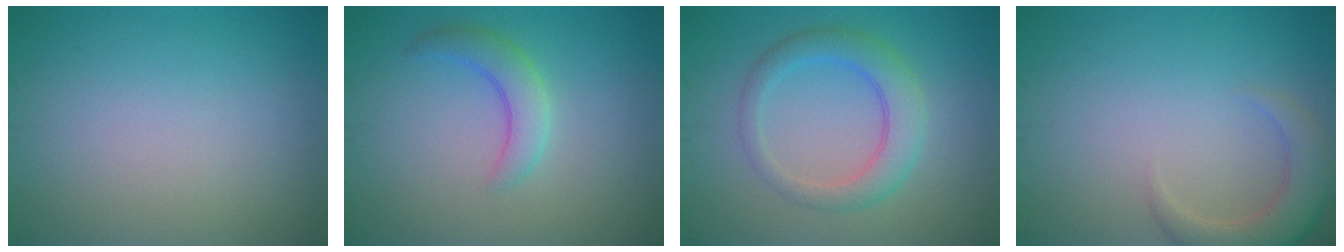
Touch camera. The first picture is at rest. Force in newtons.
{"total": 2.9, "press": 2.9, "slide": 0.2}
{"total": 4.1, "press": 4.1, "slide": 0.2}
{"total": 4.0, "press": 4.0, "slide": 0.7}